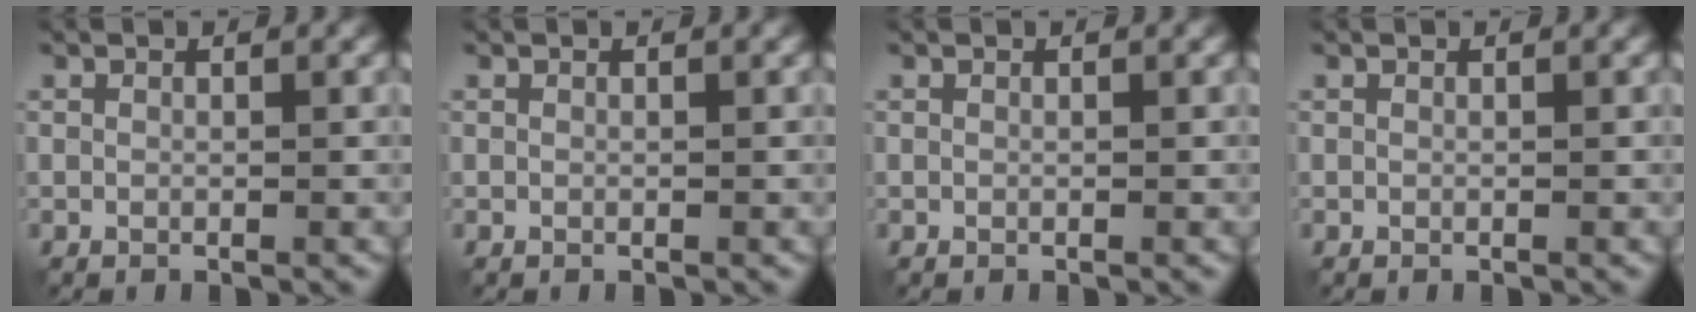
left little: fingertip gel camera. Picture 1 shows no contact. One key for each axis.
{"total": 0.0}
{"total": 0.0}
{"total": 0.0}